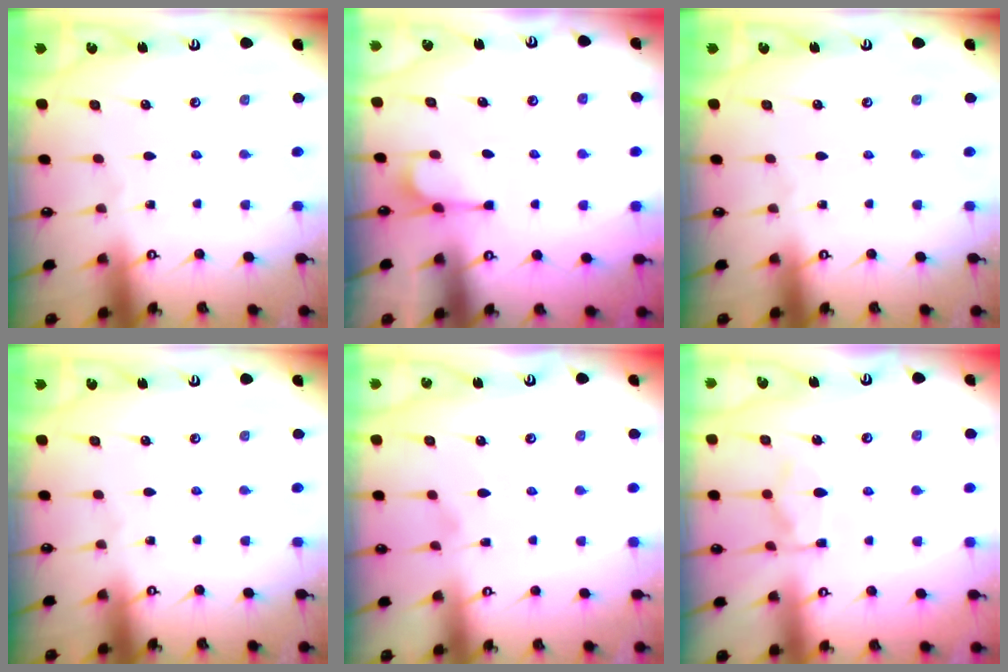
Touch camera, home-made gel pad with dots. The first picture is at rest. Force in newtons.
{"total": 2.4, "press": 2.2, "slide": 1.0}
{"total": 0.0}
{"total": 0.0}
{"total": 2.7, "press": 2.5, "slide": 1.0}
{"total": 9.2, "press": 9.2, "slide": 1.2}